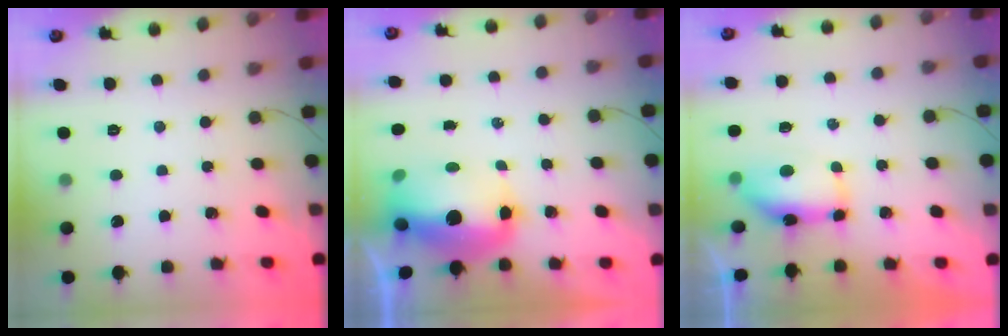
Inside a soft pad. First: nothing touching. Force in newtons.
{"total": 14.4, "press": 14.1, "slide": 2.7}
{"total": 14.1, "press": 9.7, "slide": 10.3}